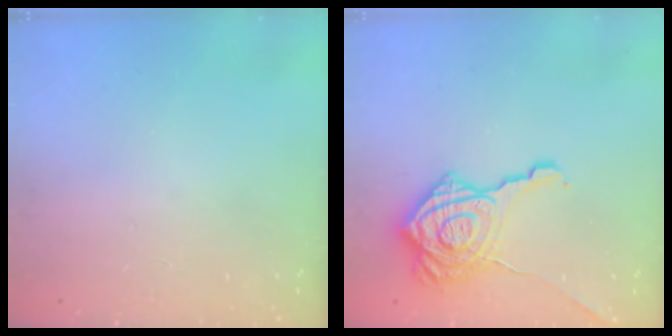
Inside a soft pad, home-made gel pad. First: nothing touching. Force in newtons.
{"total": 22.9, "press": 22.9, "slide": 1.3}